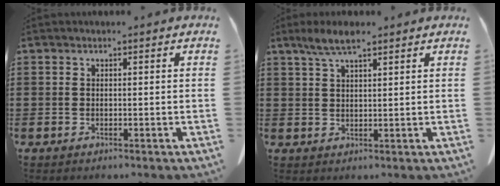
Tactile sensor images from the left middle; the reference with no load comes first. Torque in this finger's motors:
{"motor_torque": [1.29, 0.85, 0.15, 0.06]}